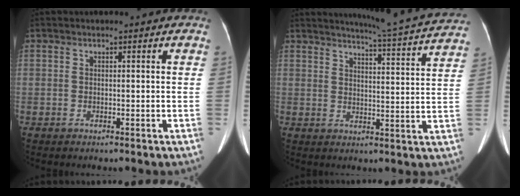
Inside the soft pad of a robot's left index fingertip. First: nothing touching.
{"total": 13.8, "force": [13.1, -1.3, 4.1], "torque": [-0.075, -0.036, 0.158]}